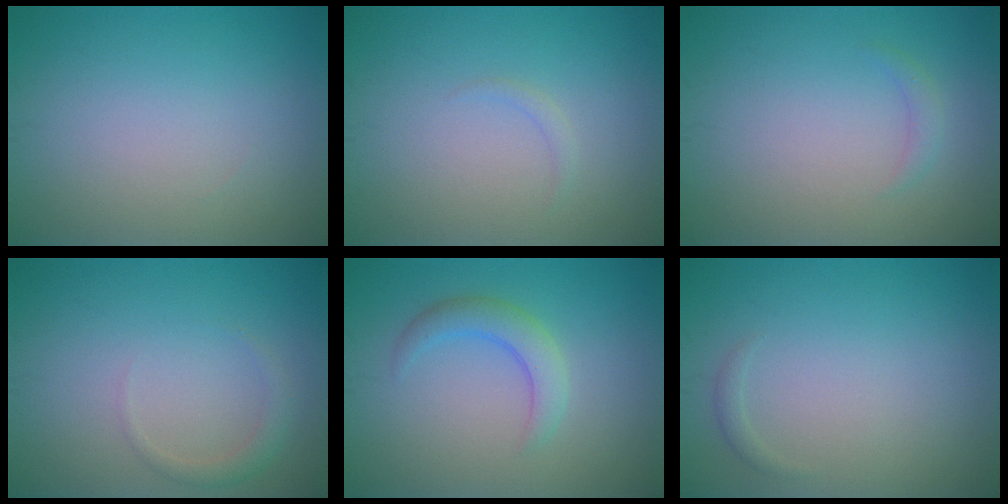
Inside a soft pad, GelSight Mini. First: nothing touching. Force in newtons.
{"total": 0.7, "press": 0.7, "slide": 0.1}
{"total": 0.9, "press": 0.9, "slide": 0.0}
{"total": 1.3, "press": 1.3, "slide": 0.1}
{"total": 2.7, "press": 2.7, "slide": 0.2}
{"total": 0.6, "press": 0.6, "slide": 0.0}